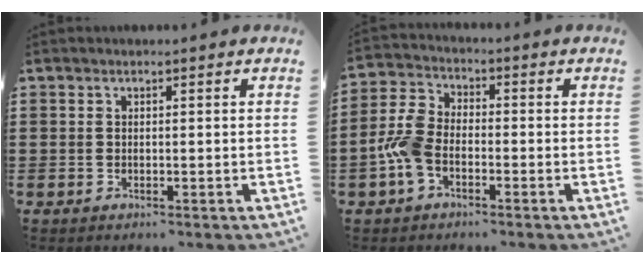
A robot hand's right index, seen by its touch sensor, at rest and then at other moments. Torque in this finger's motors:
{"motor_torque": [1.50, -0.64, 0.77, 0.20]}